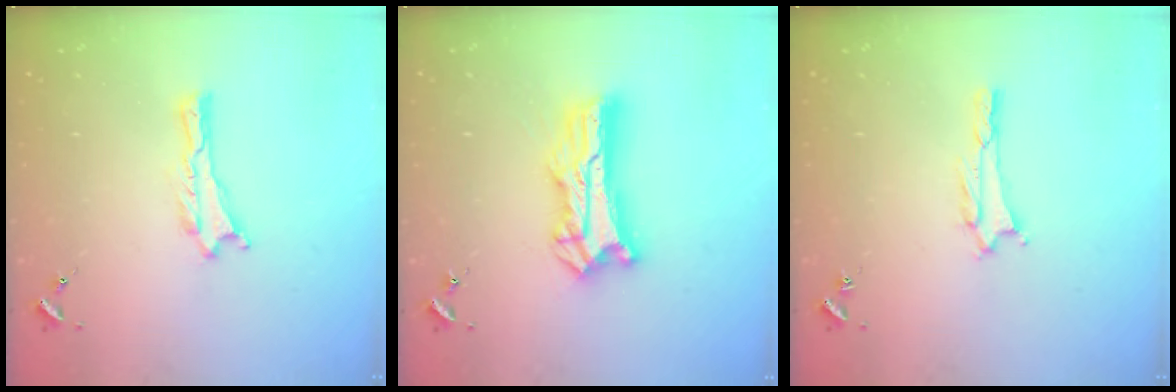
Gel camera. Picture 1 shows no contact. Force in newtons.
{"total": 11.0, "press": 10.9, "slide": 0.8}
{"total": 1.5, "press": 1.5, "slide": 0.3}